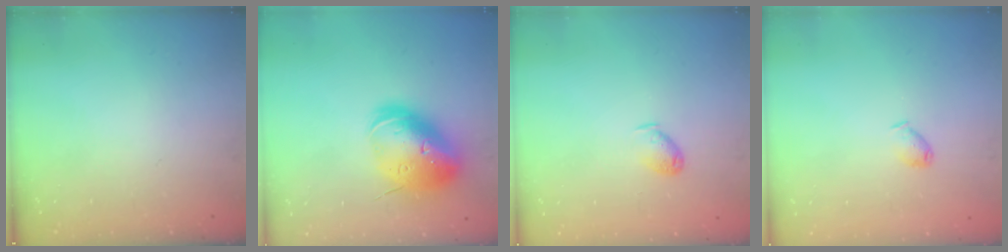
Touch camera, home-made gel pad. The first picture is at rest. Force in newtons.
{"total": 21.6, "press": 21.3, "slide": 3.4}
{"total": 5.8, "press": 5.8, "slide": 0.4}
{"total": 4.0, "press": 3.9, "slide": 0.8}